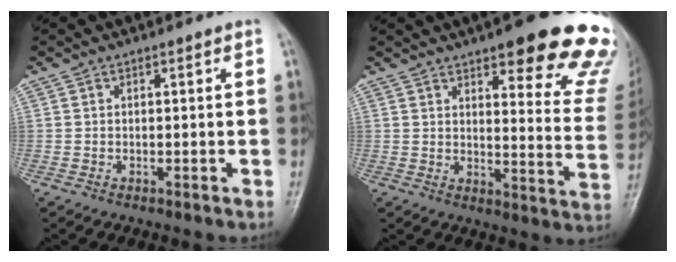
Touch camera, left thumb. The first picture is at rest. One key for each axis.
{"total": 21.6, "fx": 14.6, "fy": 5.7, "fz": 14.8, "tx": -0.145, "ty": -0.069, "tz": 0.171}